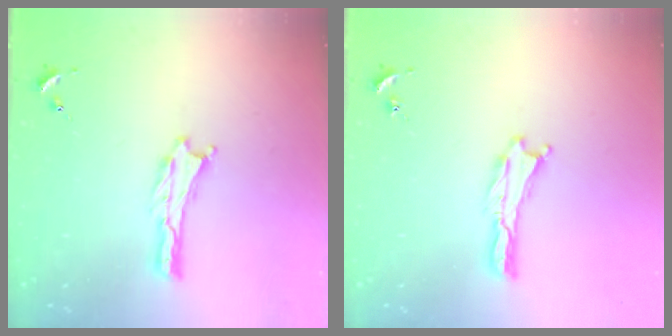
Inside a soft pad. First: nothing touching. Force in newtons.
{"total": 0.0}